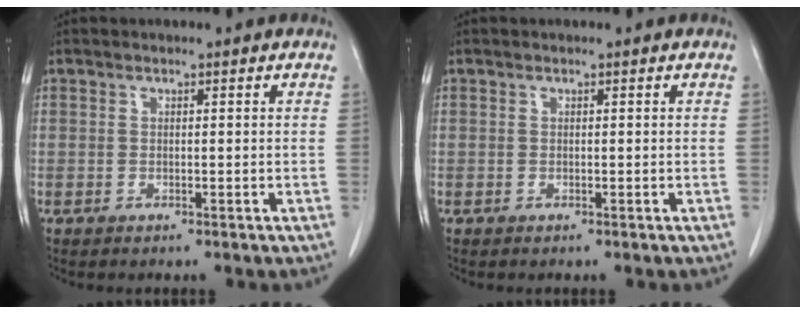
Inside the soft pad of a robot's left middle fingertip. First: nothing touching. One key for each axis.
{"total": 0.0}